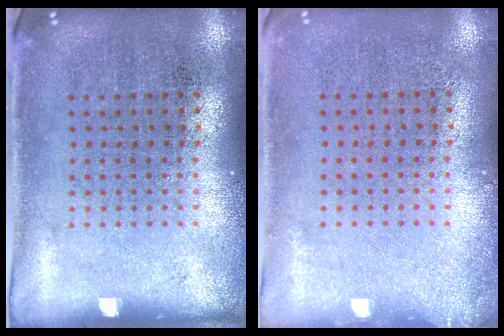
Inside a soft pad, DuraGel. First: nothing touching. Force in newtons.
{"total": 0.7, "press": 0.7, "slide": 0.1}